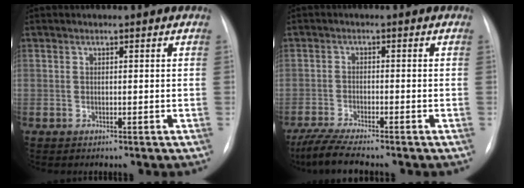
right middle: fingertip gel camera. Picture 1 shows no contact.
{"total": 6.5, "force": [-5.5, 0.0, 3.5], "torque": [-0.064, -0.023, -0.096]}